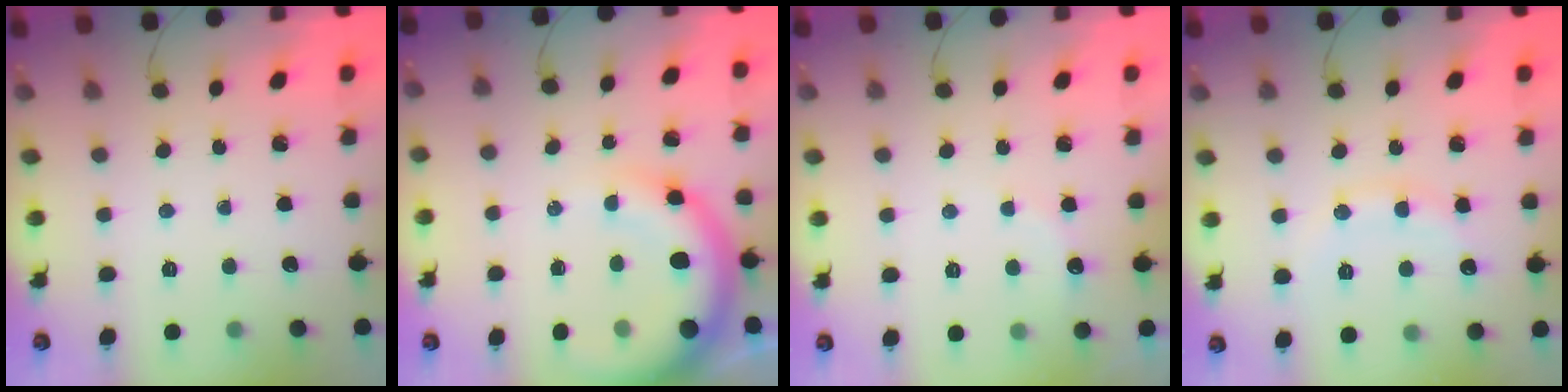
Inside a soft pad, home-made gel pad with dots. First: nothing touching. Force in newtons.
{"total": 11.1, "press": 10.9, "slide": 2.2}
{"total": 3.9, "press": 3.8, "slide": 0.8}
{"total": 10.2, "press": 10.2, "slide": 0.9}